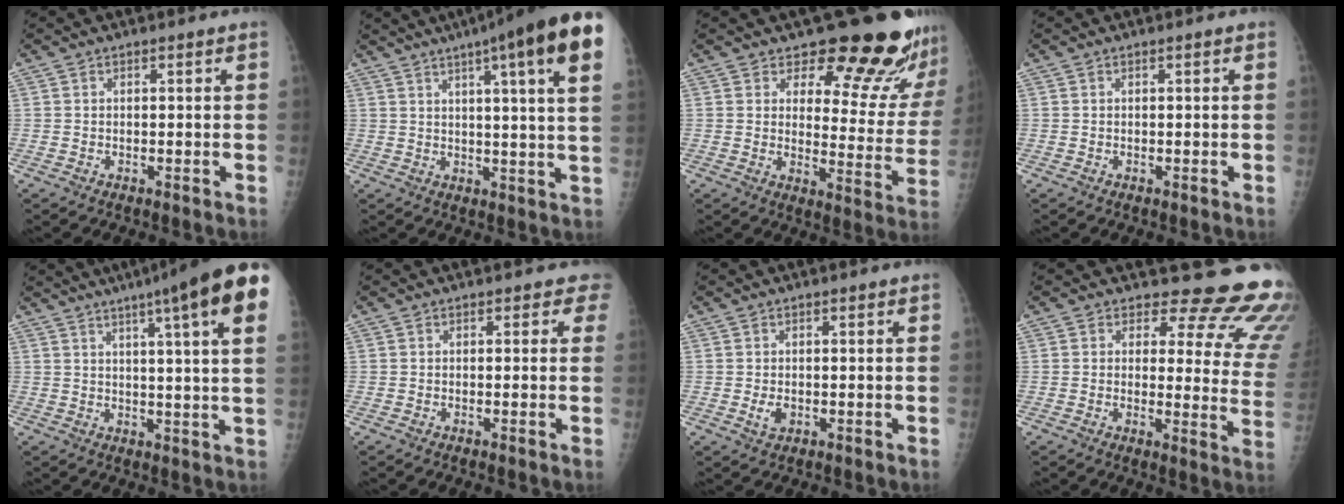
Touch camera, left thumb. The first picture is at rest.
{"total": 19.9, "force": [10.9, 1.8, 16.6], "torque": [-0.229, -0.012, 0.124]}
{"total": 17.5, "force": [15.3, 5.5, 6.6], "torque": [-0.026, -0.134, 0.179]}
{"total": 0.0}
{"total": 18.9, "force": [10.3, 1.4, 15.8], "torque": [-0.215, -0.011, 0.116]}
{"total": 1.8, "force": [1.2, 1.3, 0.4], "torque": [0.022, -0.004, -0.003]}
{"total": 2.2, "force": [-0.2, 1.5, 1.6], "torque": [-0.026, -0.003, -0.001]}
{"total": 18.1, "force": [14.8, 7.4, 7.2], "torque": [-0.041, -0.119, 0.142]}